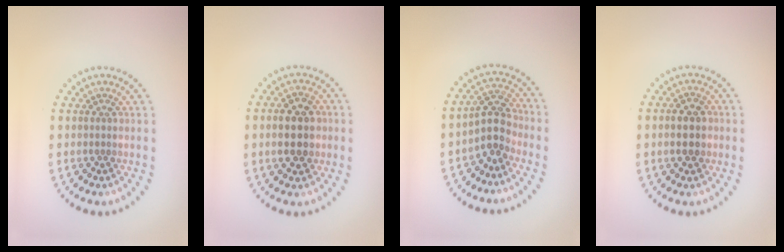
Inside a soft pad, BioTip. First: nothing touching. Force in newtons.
{"total": 4.6, "press": 4.6, "slide": 0.3}
{"total": 3.2, "press": 2.8, "slide": 1.5}
{"total": 2.8, "press": 2.8, "slide": 0.2}